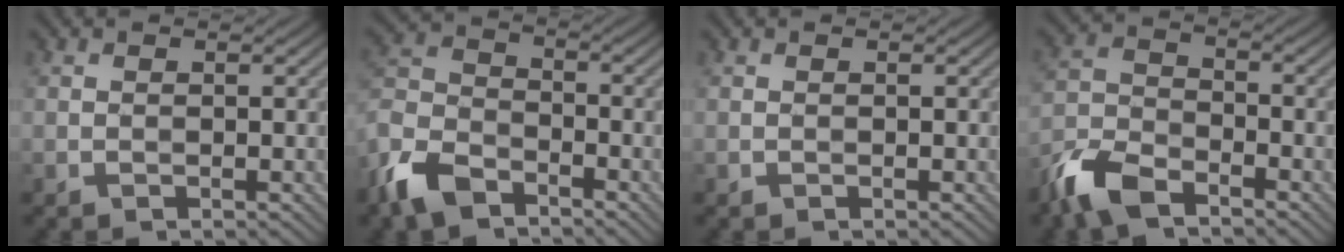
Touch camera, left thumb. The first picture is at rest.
{"total": 9.2, "force": [-6.5, 4.6, 4.6], "torque": [-0.115, -0.010, -0.149]}
{"total": 0.0}
{"total": 8.1, "force": [-6.1, 3.3, 4.1], "torque": [-0.090, -0.008, -0.140]}